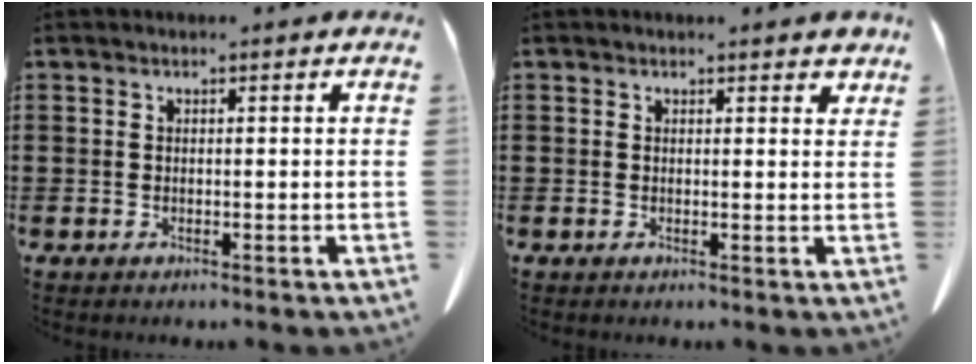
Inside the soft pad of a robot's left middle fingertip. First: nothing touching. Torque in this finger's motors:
{"motor_torque": [-0.01, 0.01, 0.00, 0.00]}